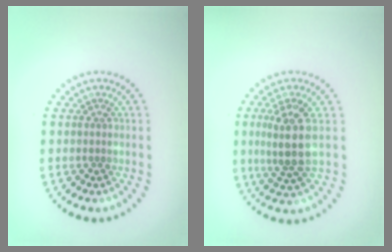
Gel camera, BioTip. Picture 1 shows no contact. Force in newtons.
{"total": 3.8, "press": 3.4, "slide": 1.8}